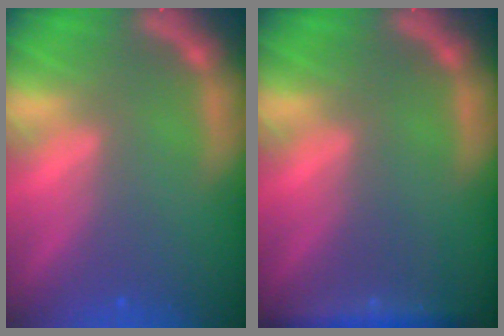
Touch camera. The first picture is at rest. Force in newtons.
{"total": 3.0}